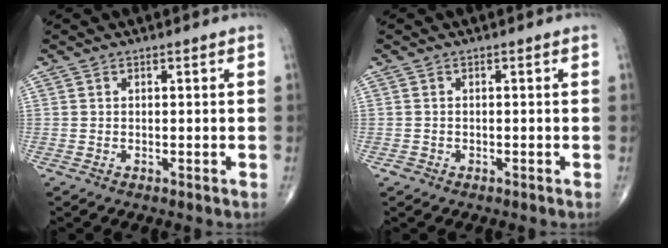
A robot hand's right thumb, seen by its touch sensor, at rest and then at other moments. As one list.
[{"total": 0.8, "force": [-0.4, 0.7, 0.1], "torque": [-0.002, 0.002, -0.009]}]